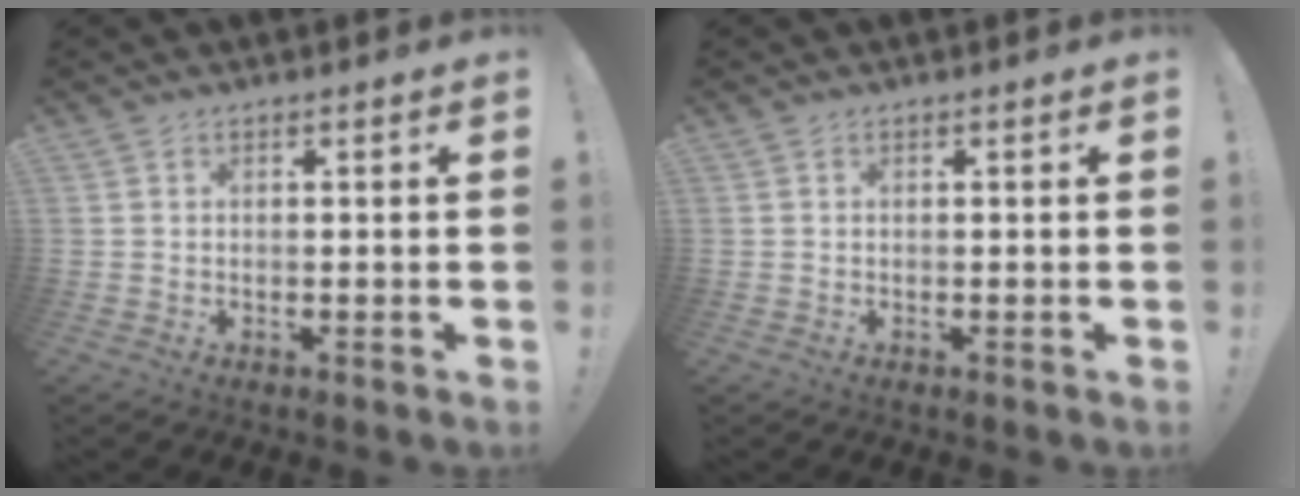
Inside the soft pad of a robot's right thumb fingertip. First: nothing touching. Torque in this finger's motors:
{"motor_torque": [0.00, 0.00, 0.00, 0.00, 0.00]}